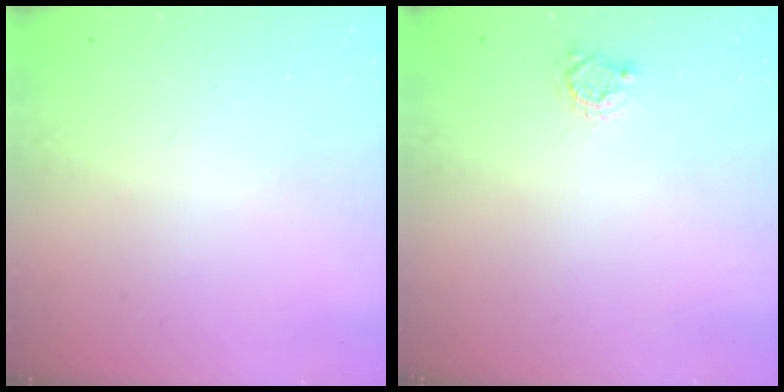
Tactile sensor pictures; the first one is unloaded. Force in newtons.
{"total": 3.8, "press": 3.7, "slide": 0.4}